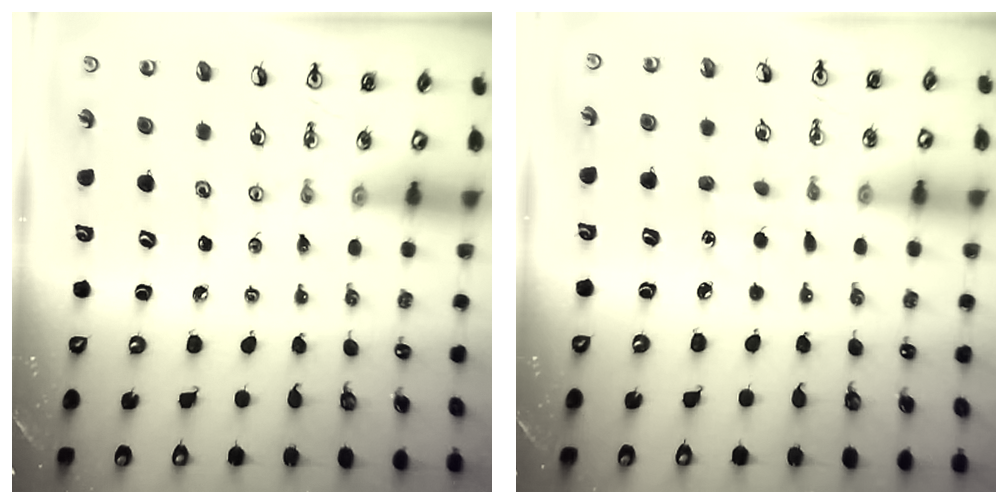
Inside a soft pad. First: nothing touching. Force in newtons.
{"total": 3.8, "press": 3.7, "slide": 0.4}